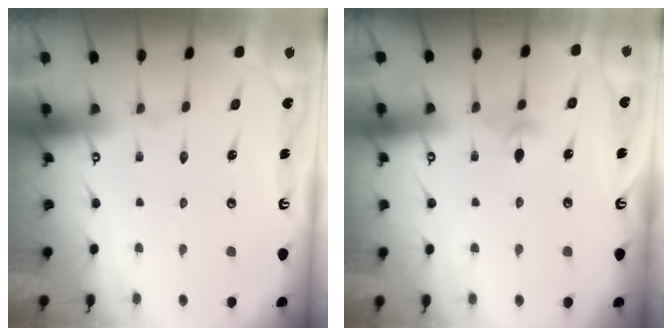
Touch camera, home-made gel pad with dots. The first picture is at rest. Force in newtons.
{"total": 3.3, "press": 3.2, "slide": 0.8}